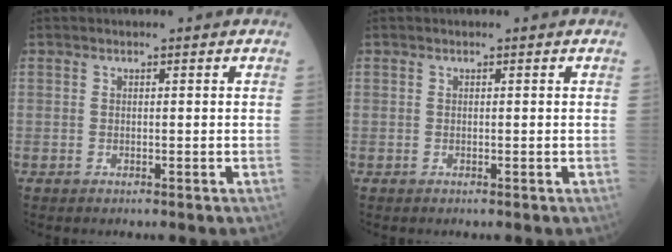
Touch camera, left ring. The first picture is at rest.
{"total": 0.0}